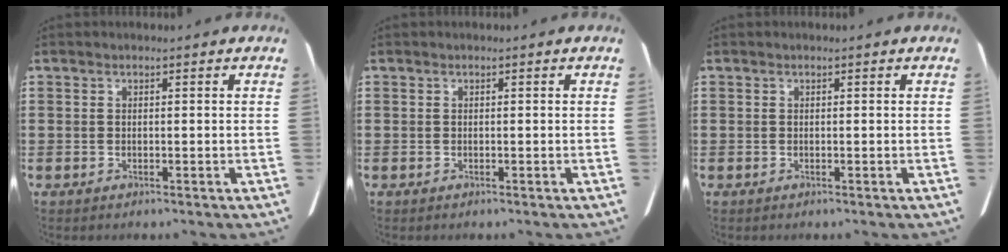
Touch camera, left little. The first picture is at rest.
{"total": 0.0}
{"total": 0.0}